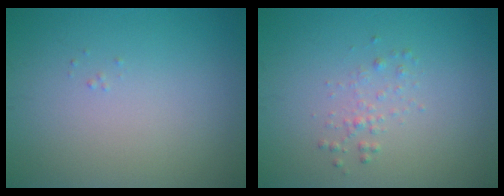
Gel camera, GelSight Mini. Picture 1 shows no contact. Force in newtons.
{"total": 1.1, "press": 1.1, "slide": 0.0}